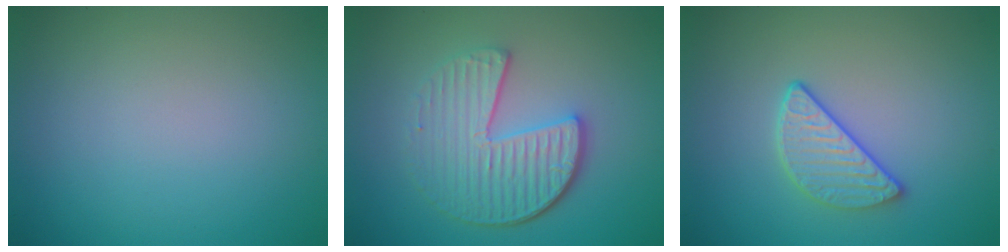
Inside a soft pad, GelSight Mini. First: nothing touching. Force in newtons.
{"total": 5.4, "press": 4.1, "slide": 3.6}
{"total": 3.0, "press": 2.6, "slide": 1.5}